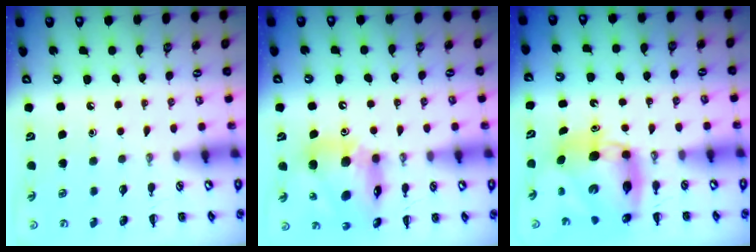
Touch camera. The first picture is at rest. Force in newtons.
{"total": 17.5, "press": 17.1, "slide": 4.0}
{"total": 10.4, "press": 10.0, "slide": 3.0}